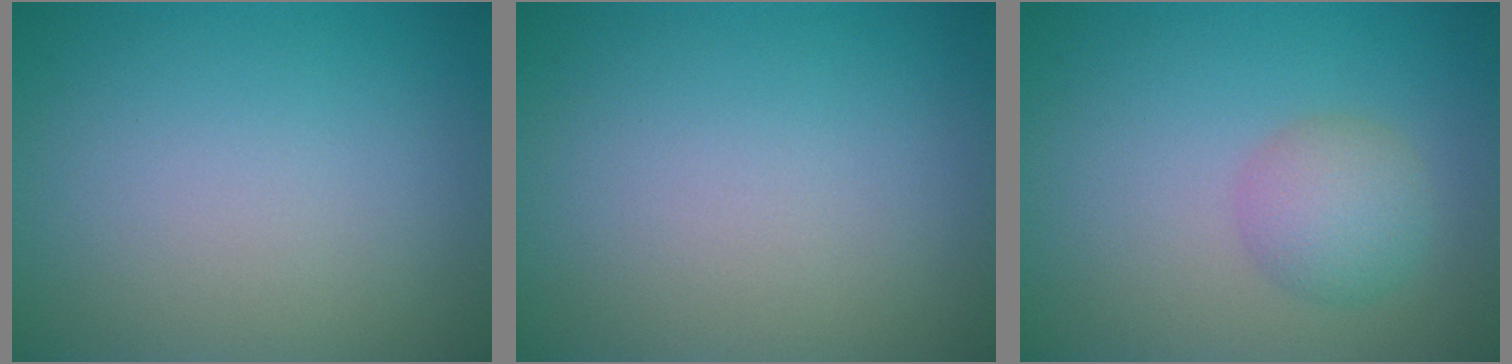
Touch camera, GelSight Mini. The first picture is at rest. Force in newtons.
{"total": 0.0}
{"total": 2.9, "press": 2.9, "slide": 0.2}